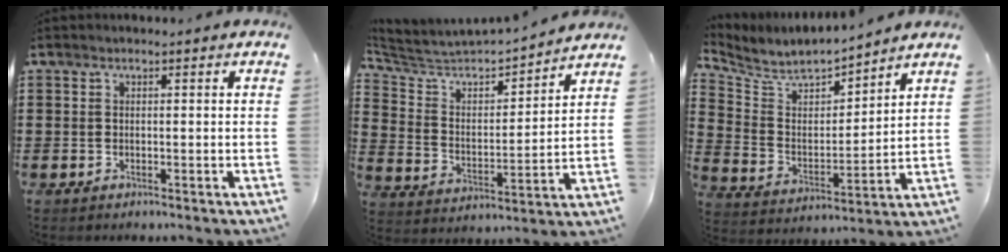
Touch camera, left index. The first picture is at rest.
{"total": 4.5, "force": [4.2, 1.1, 1.2], "torque": [-0.053, -0.037, 0.062]}
{"total": 6.2, "force": [5.8, 1.7, 1.3], "torque": [-0.061, -0.040, 0.097]}